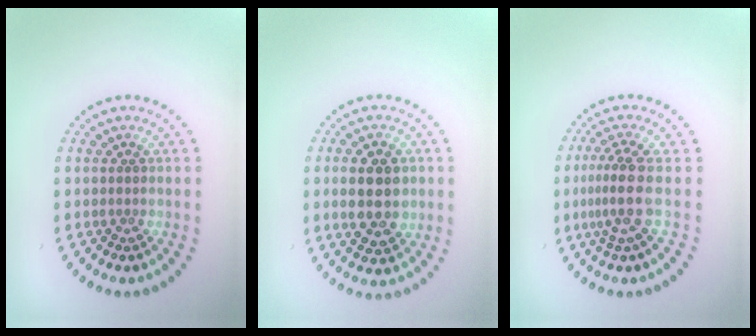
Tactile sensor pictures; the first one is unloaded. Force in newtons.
{"total": 5.7, "press": 5.7, "slide": 0.4}
{"total": 3.2, "press": 2.3, "slide": 2.2}